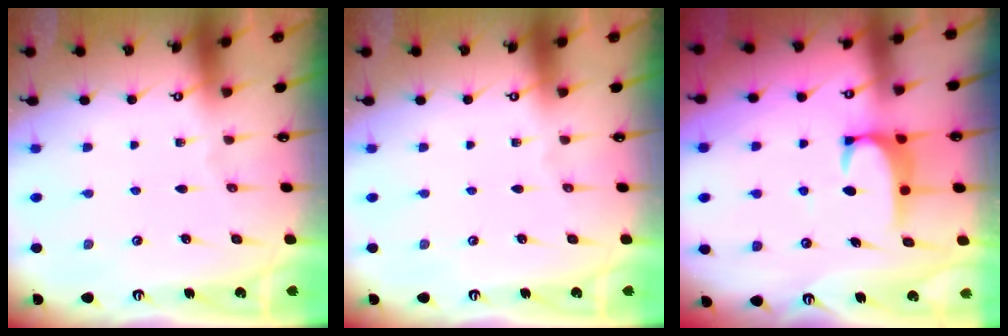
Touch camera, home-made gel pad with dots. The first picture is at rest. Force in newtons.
{"total": 0.0}
{"total": 2.5, "press": 2.4, "slide": 0.7}